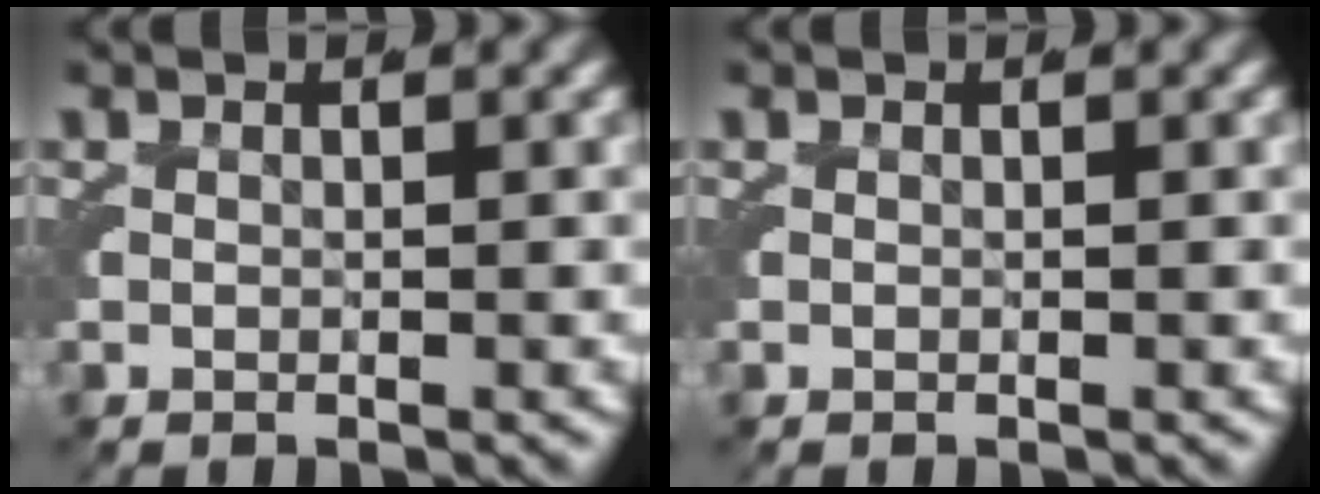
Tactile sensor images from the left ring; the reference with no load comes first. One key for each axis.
{"total": 0.0}